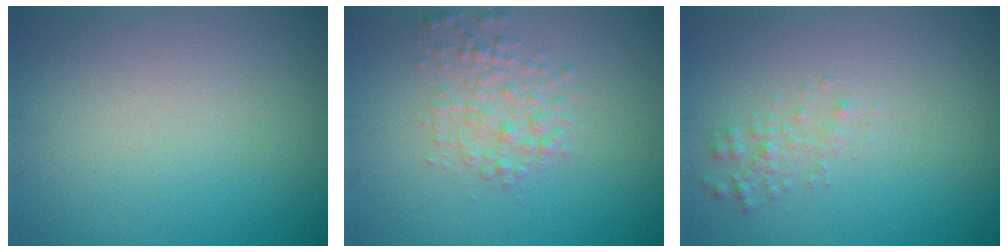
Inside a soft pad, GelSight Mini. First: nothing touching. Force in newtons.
{"total": 2.5, "press": 2.5, "slide": 0.1}
{"total": 1.3, "press": 1.3, "slide": 0.0}